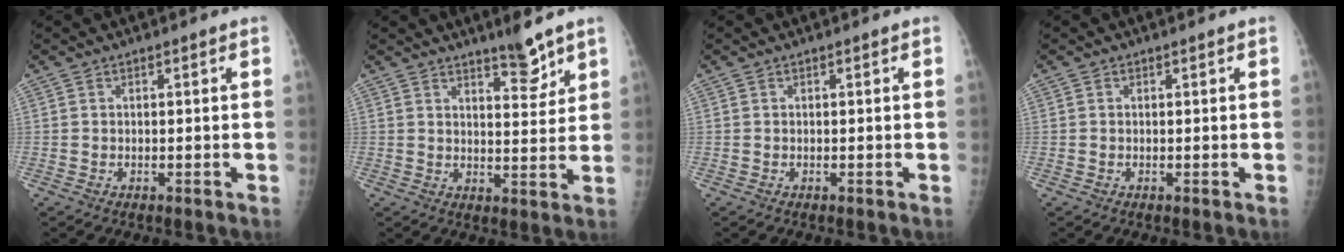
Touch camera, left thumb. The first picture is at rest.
{"total": 5.6, "force": [4.5, 1.2, 3.1], "torque": [-0.032, -0.039, 0.068]}
{"total": 0.0}
{"total": 0.0}